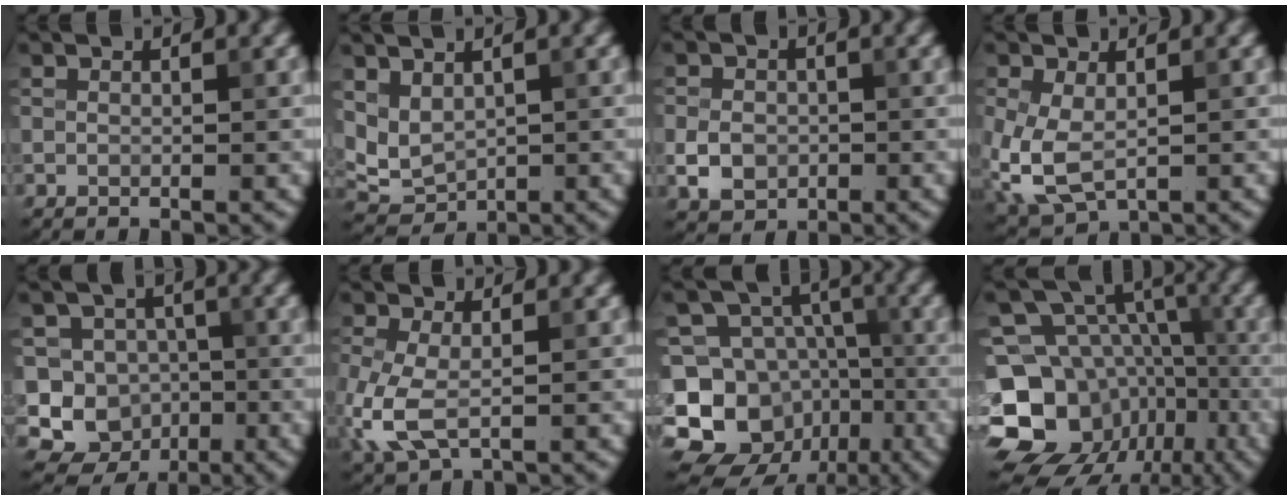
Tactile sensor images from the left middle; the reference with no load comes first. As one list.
[{"total": 2.8, "force": [0.9, 2.0, 1.7], "torque": [-0.033, -0.004, 0.025]}, {"total": 3.2, "force": [-0.7, 2.6, 1.7], "torque": [-0.030, -0.003, -0.016]}, {"total": 5.3, "force": [-0.8, 3.3, 4.1], "torque": [-0.112, -0.016, -0.007]}, {"total": 8.5, "force": [-2.3, 7.9, 2.0], "torque": [-0.021, 0.016, -0.062]}, {"total": 4.9, "force": [-1.0, 2.8, 3.8], "torque": [-0.111, -0.011, -0.021]}, {"total": 14.4, "force": [-6.5, 11.9, 4.9], "torque": [-0.102, -0.005, -0.111]}, {"total": 15.2, "force": [-6.2, 12.3, 6.3], "torque": [-0.142, 0.004, -0.100]}]